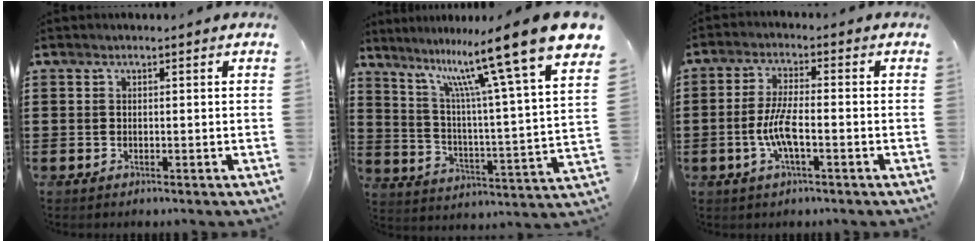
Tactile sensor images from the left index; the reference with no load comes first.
{"total": 15.5, "force": [11.5, 0.2, 10.4], "torque": [-0.201, -0.085, 0.182]}
{"total": 6.1, "force": [-1.8, 1.4, 5.6], "torque": [-0.124, -0.005, -0.040]}